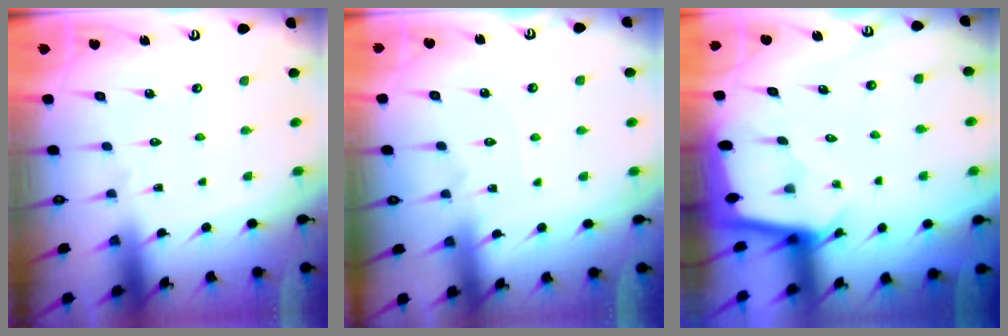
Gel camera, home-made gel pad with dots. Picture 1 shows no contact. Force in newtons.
{"total": 4.8, "press": 4.7, "slide": 0.7}
{"total": 2.1, "press": 2.1, "slide": 0.2}